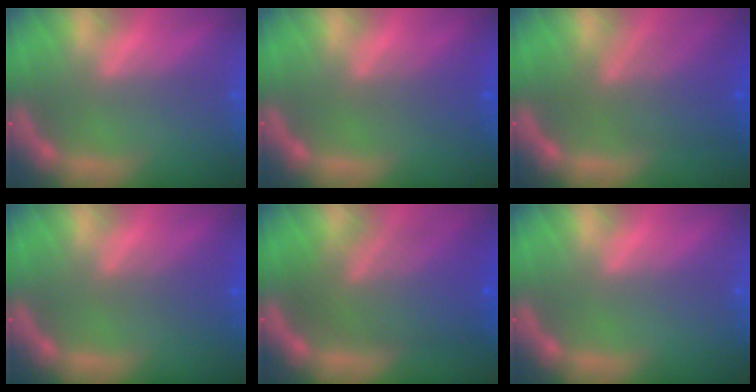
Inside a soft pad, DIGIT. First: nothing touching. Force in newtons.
{"total": 2.5}
{"total": 6.5}
{"total": 2.4}
{"total": 9.5}
{"total": 0.0}